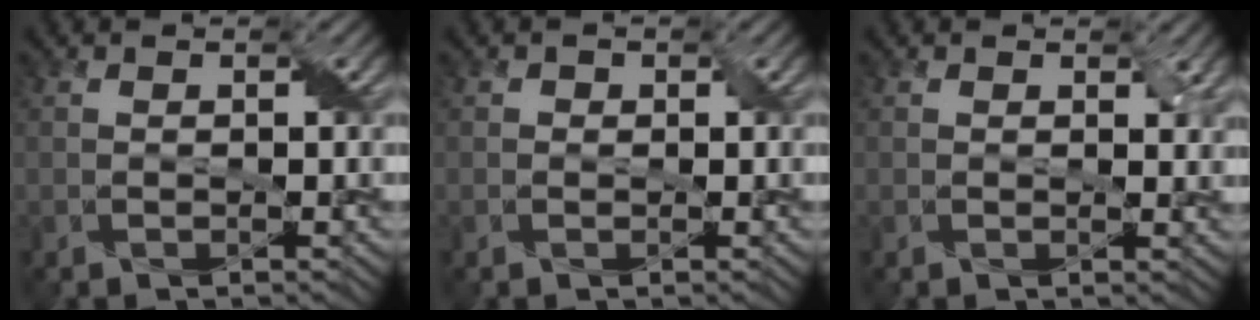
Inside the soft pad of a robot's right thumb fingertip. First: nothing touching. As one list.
[{"total": 0.6, "force": [0.0, 0.6, 0.0], "torque": [0.002, -0.002, -0.003]}, {"total": 1.8, "force": [0.7, 1.0, 1.4], "torque": [-0.021, -0.005, 0.013]}]